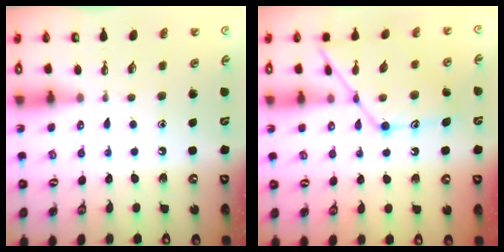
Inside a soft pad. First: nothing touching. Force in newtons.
{"total": 14.8, "press": 14.7, "slide": 1.3}